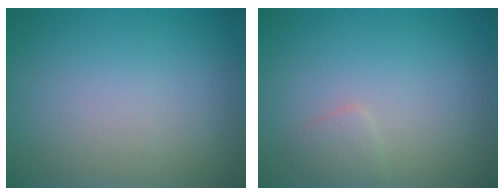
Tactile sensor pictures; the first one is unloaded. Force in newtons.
{"total": 1.1, "press": 1.1, "slide": 0.1}